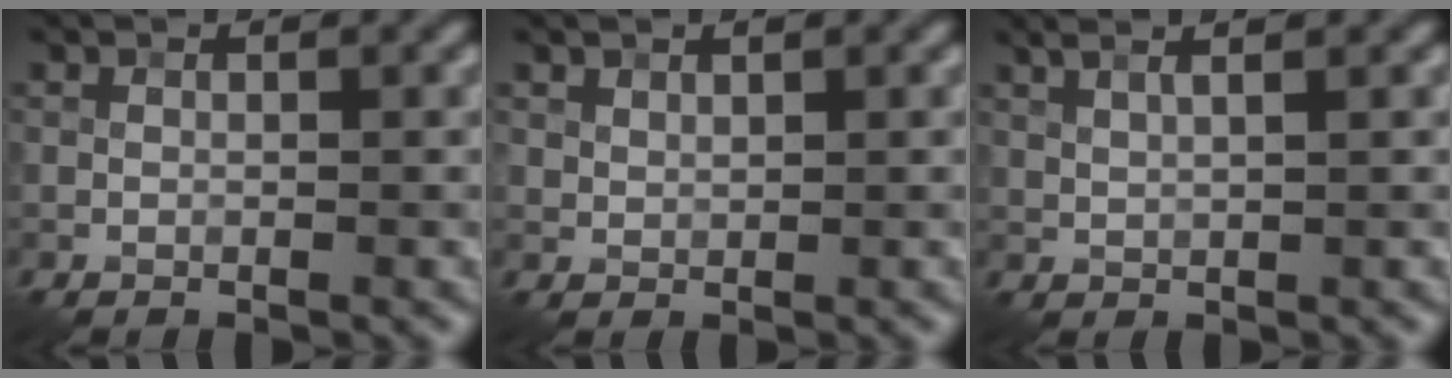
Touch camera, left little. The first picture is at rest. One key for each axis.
{"total": 1.0, "fx": 0.8, "fy": 0.5, "fz": 0.2, "tx": -0.006, "ty": -0.002, "tz": 0.020}
{"total": 4.3, "fx": 2.7, "fy": 1.8, "fz": 2.8, "tx": -0.036, "ty": 0.037, "tz": 0.024}